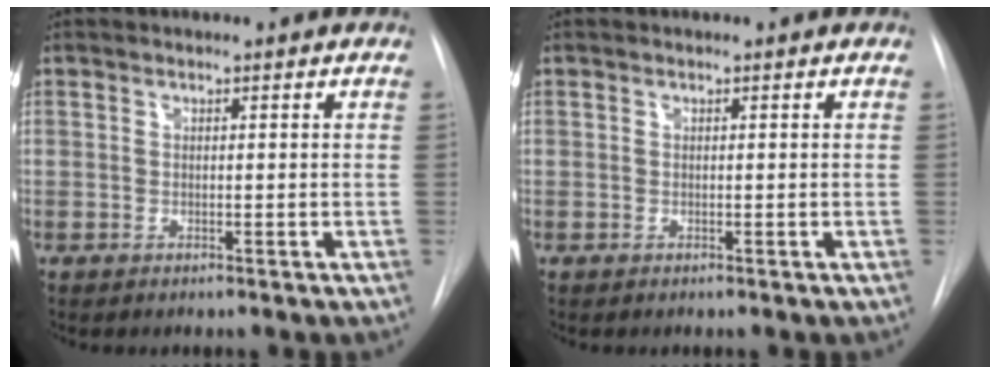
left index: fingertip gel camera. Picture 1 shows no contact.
{"total": 0.0}